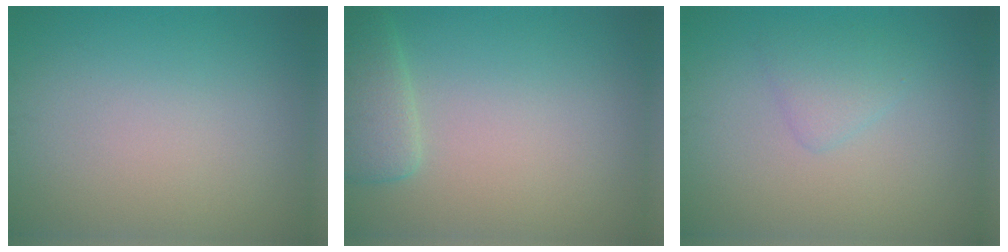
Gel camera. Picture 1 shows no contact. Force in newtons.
{"total": 2.6, "press": 2.6, "slide": 0.2}
{"total": 1.8, "press": 1.8, "slide": 0.1}